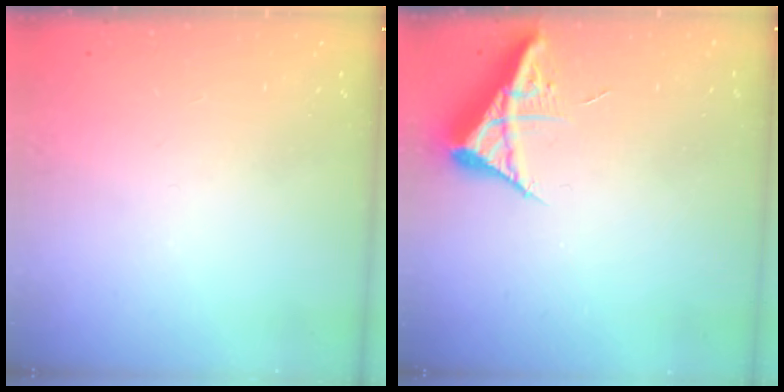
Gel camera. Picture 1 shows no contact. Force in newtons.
{"total": 9.2, "press": 9.2, "slide": 0.8}